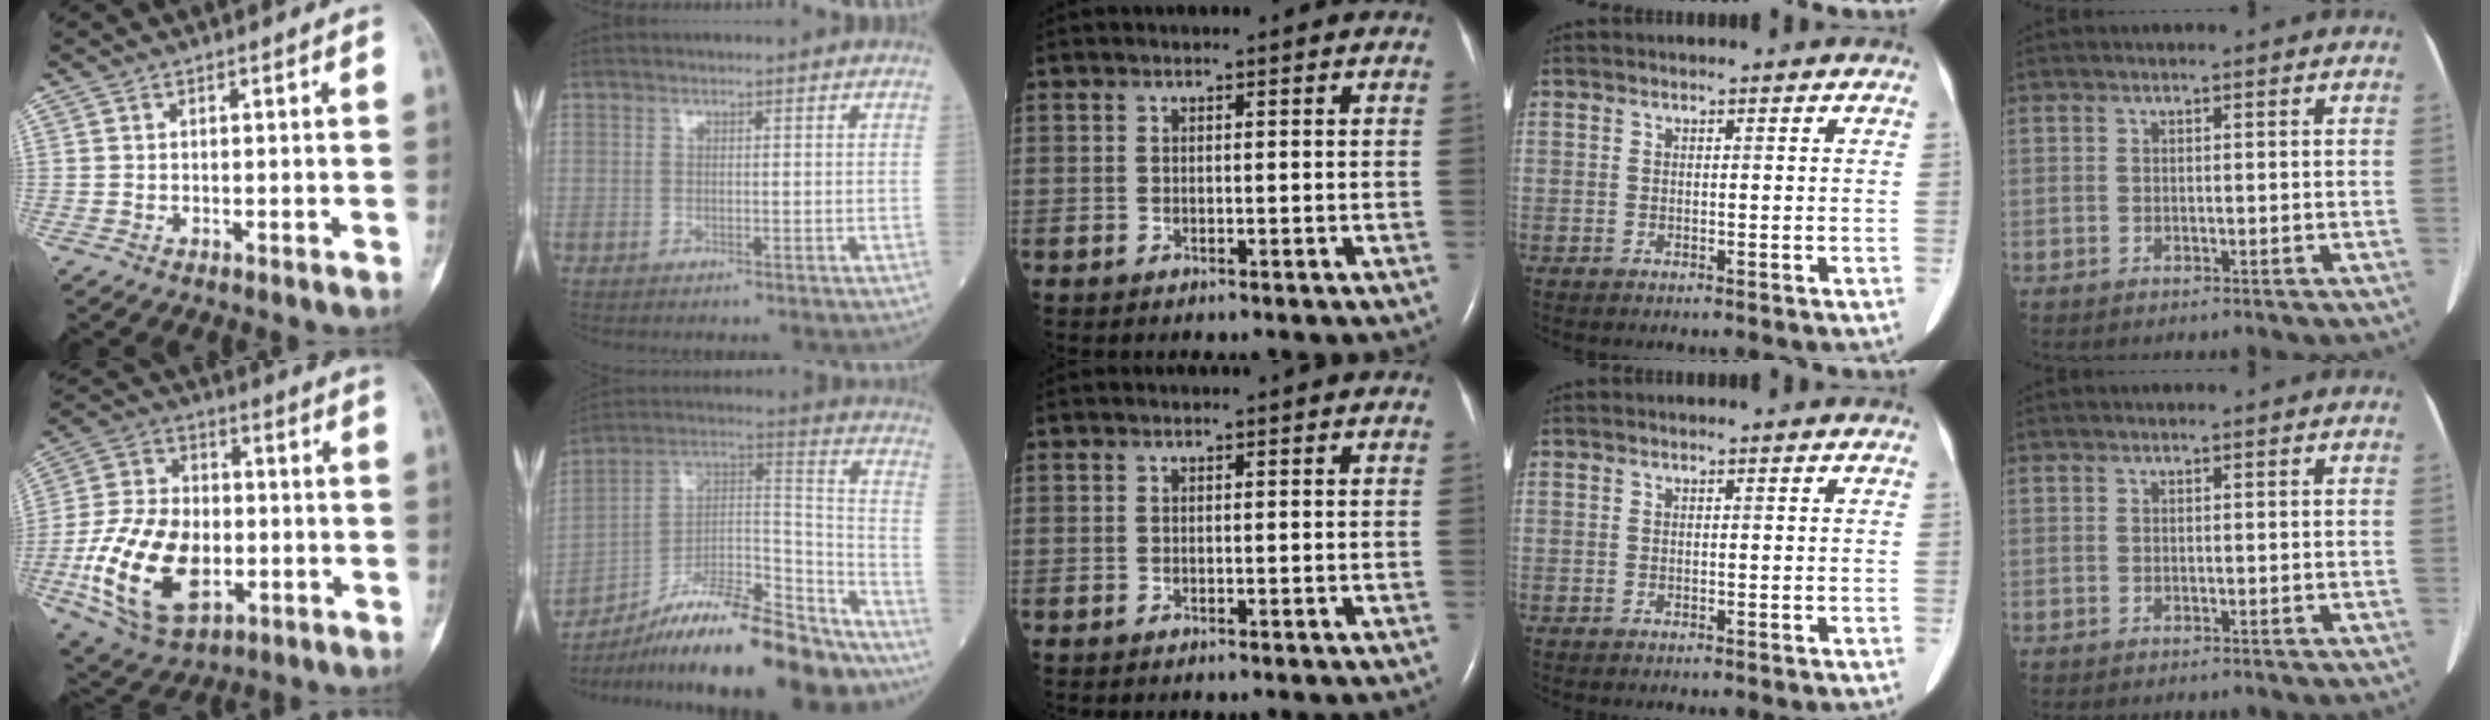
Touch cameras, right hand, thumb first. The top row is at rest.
{"thumb": {"total": 20.4, "force": [-5.0, 13.0, 15.0], "torque": [-0.257, 0.012, -0.077]}, "index": {"total": 23.9, "force": [-20.0, 4.0, 12.4], "torque": [-0.172, 0.027, -0.323]}}